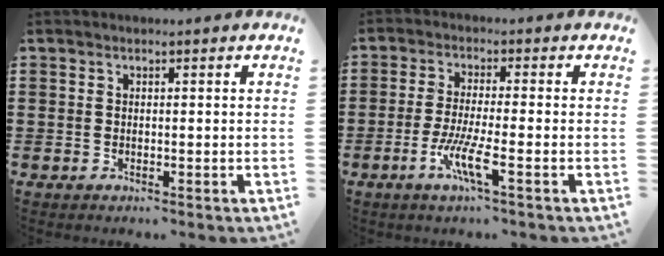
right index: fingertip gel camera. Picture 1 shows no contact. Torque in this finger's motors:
{"motor_torque": [1.10, -1.04, 0.53, 0.21]}